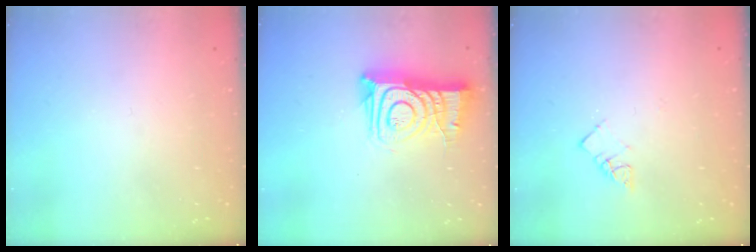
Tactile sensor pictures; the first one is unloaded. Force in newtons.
{"total": 14.8, "press": 14.7, "slide": 1.6}
{"total": 4.5, "press": 4.5, "slide": 0.4}